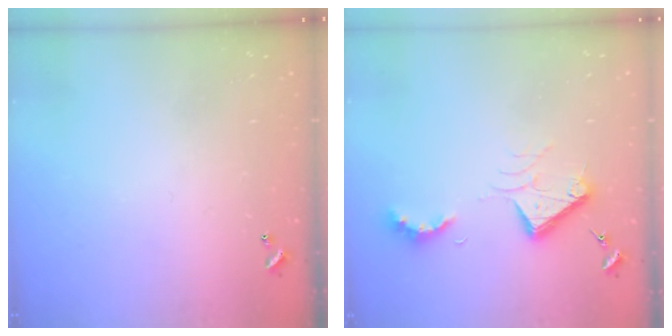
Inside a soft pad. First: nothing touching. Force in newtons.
{"total": 10.7, "press": 10.6, "slide": 1.3}